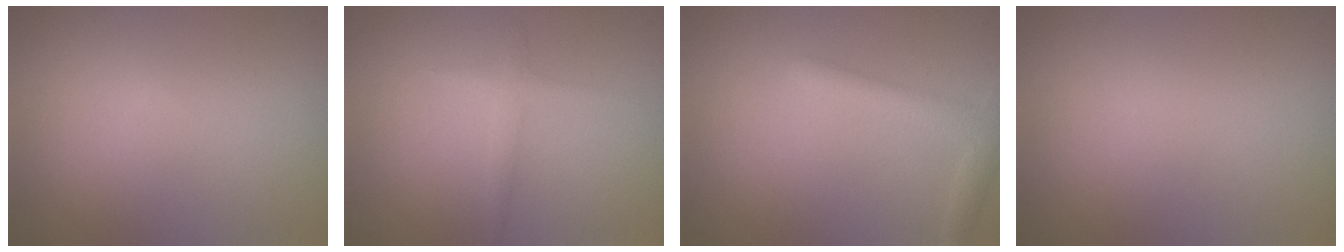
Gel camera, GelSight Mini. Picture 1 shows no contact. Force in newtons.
{"total": 1.3, "press": 1.3, "slide": 0.1}
{"total": 2.3, "press": 2.3, "slide": 0.1}
{"total": 0.0}